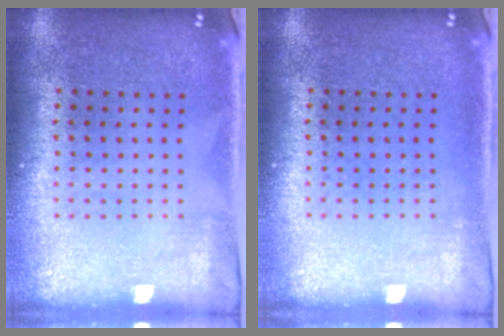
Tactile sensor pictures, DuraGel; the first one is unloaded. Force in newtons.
{"total": 0.0}